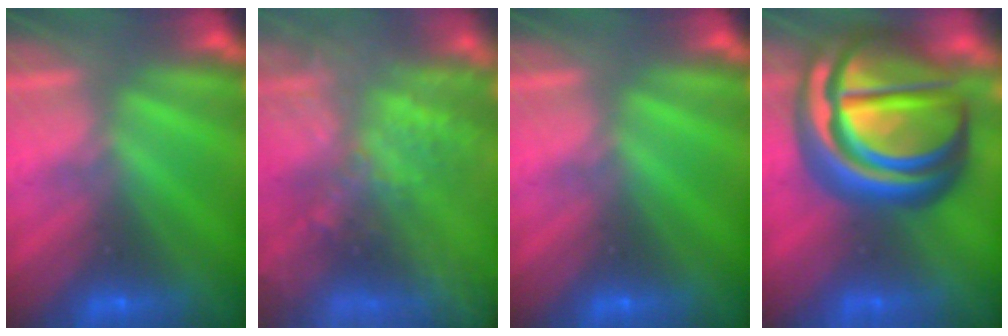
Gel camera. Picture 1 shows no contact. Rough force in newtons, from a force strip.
{"total": 8.0}
{"total": 0.0}
{"total": 7.4}